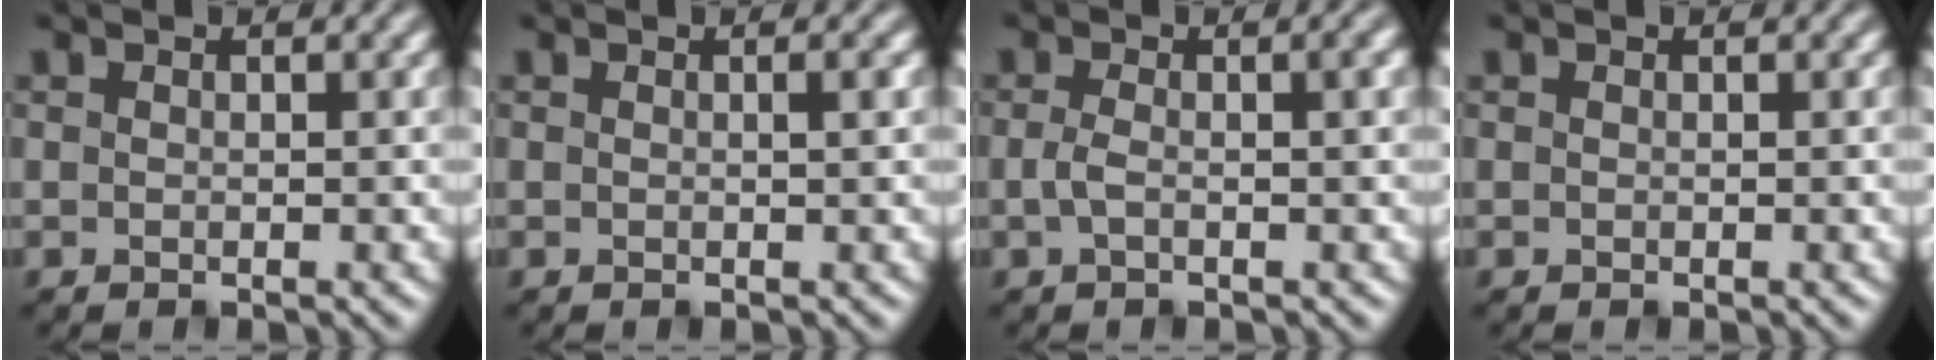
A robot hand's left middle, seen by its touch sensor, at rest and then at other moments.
{"total": 0.8, "force": [0.1, 0.1, 0.7], "torque": [-0.009, 0.004, 0.000]}
{"total": 3.4, "force": [0.1, 1.3, 3.2], "torque": [-0.054, 0.006, -0.006]}
{"total": 0.0}